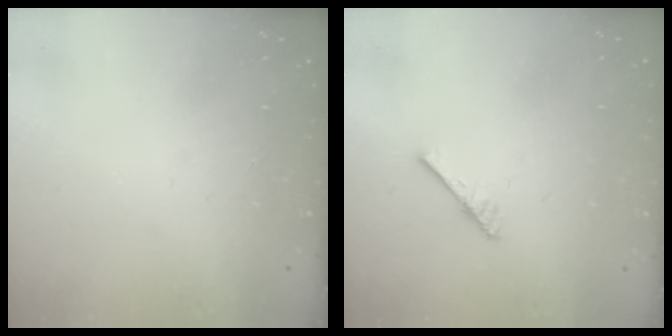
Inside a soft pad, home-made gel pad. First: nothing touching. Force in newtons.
{"total": 3.0, "press": 3.0, "slide": 0.3}